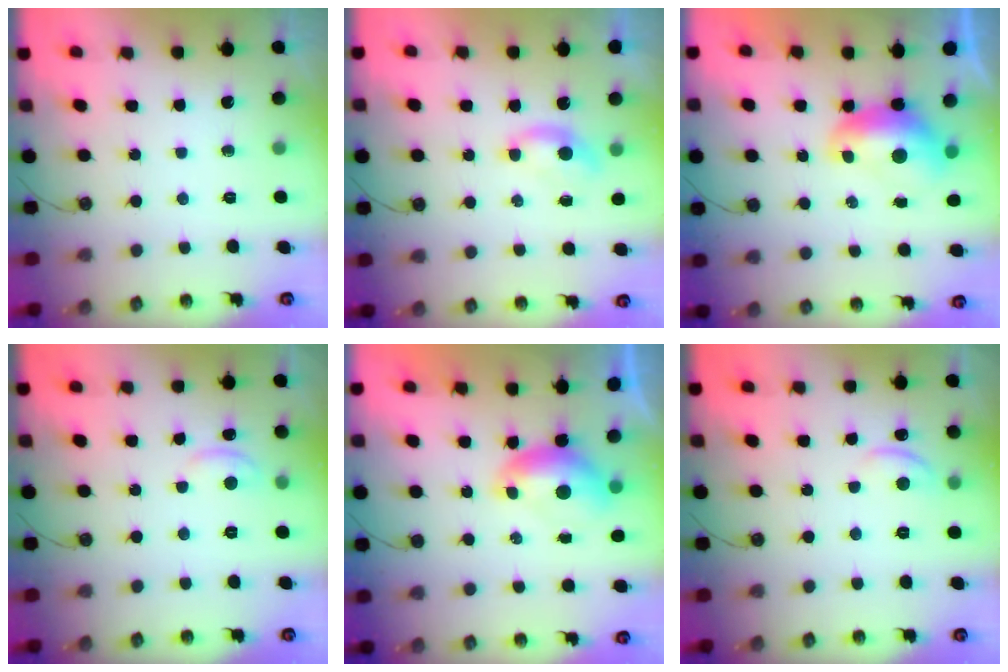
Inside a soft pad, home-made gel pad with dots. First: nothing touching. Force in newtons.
{"total": 0.6, "press": 0.4, "slide": 0.4}
{"total": 1.6, "press": 1.4, "slide": 0.6}
{"total": 2.6, "press": 2.6, "slide": 0.2}
{"total": 0.6, "press": 0.3, "slide": 0.5}
{"total": 1.3, "press": 1.1, "slide": 0.5}